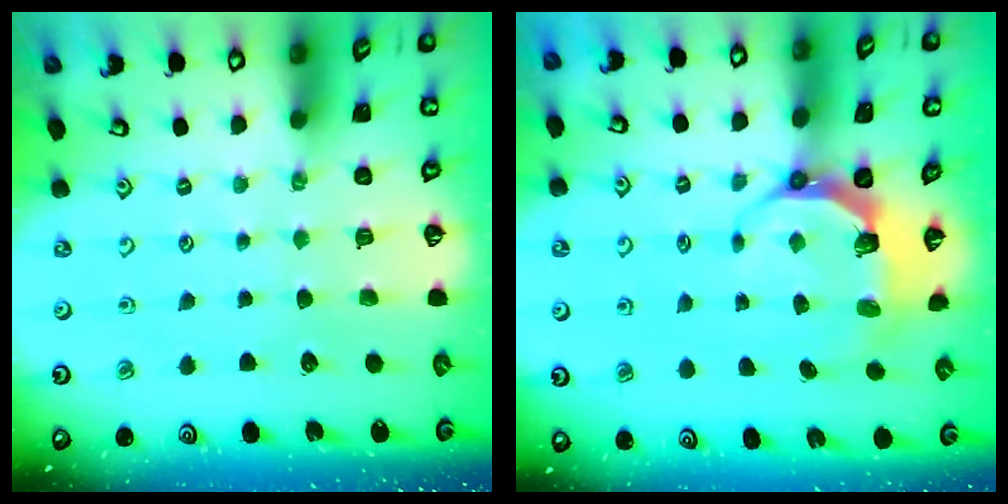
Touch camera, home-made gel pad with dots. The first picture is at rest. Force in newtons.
{"total": 7.2, "press": 6.0, "slide": 4.1}